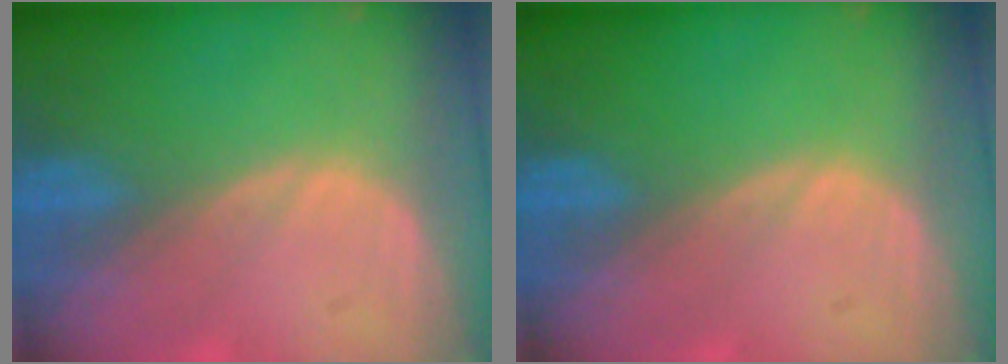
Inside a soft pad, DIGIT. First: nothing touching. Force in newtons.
{"total": 0.0}